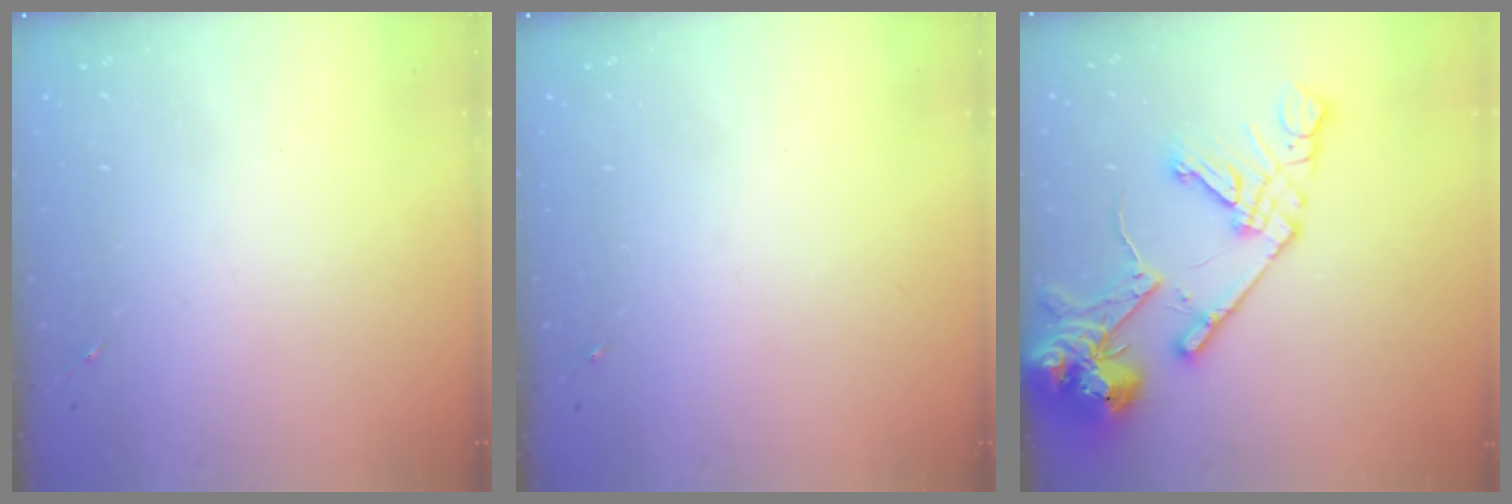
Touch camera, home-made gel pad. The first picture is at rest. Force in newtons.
{"total": 0.0}
{"total": 18.1, "press": 17.9, "slide": 2.8}